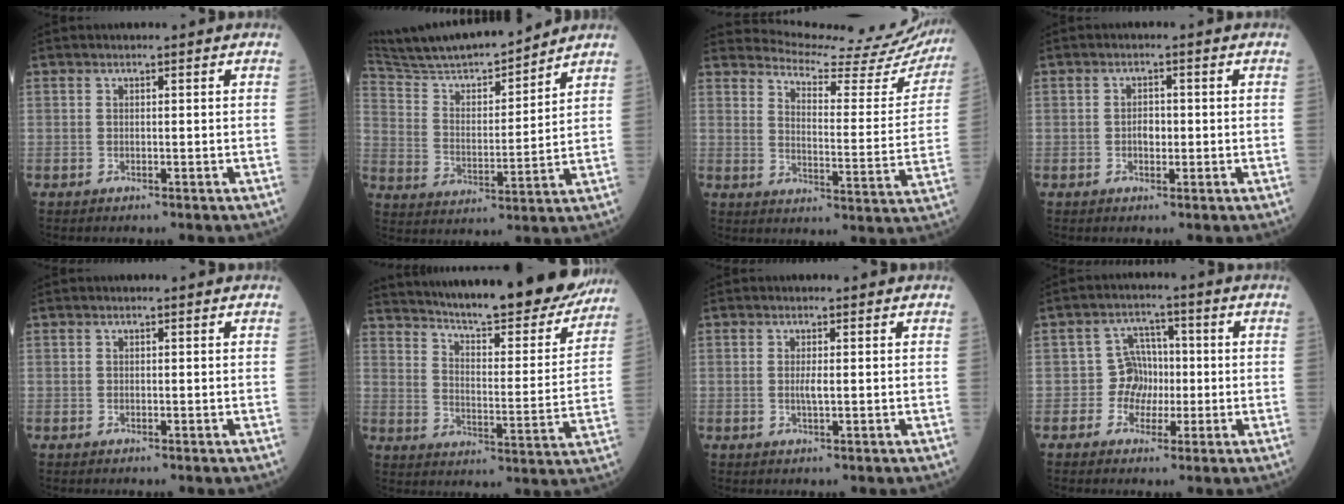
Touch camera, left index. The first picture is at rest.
{"total": 16.9, "force": [15.4, 1.6, 6.6], "torque": [-0.122, 0.001, 0.265]}
{"total": 19.1, "force": [18.6, 1.5, 3.9], "torque": [-0.061, -0.093, 0.214]}
{"total": 2.0, "force": [-0.5, 1.2, 1.5], "torque": [-0.022, 0.003, -0.008]}
{"total": 0.0}
{"total": 20.5, "force": [18.4, 3.0, 8.5], "torque": [-0.099, -0.050, 0.227]}
{"total": 1.5, "force": [-0.1, 0.2, 1.4], "torque": [-0.031, -0.002, -0.003]}
{"total": 4.9, "force": [-0.9, 4.5, 1.6], "torque": [-0.020, 0.014, -0.022]}